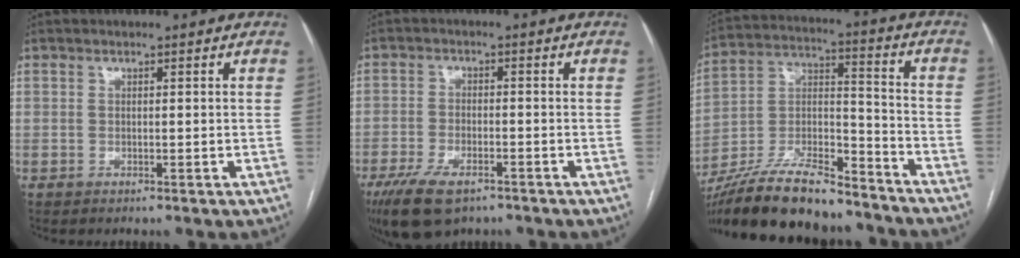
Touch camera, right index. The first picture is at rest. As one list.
[{"total": 8.7, "force": [-5.8, 3.4, 5.5], "torque": [-0.103, -0.014, -0.100]}, {"total": 21.5, "force": [-18.2, 4.7, 10.4], "torque": [-0.208, -0.003, -0.319]}]